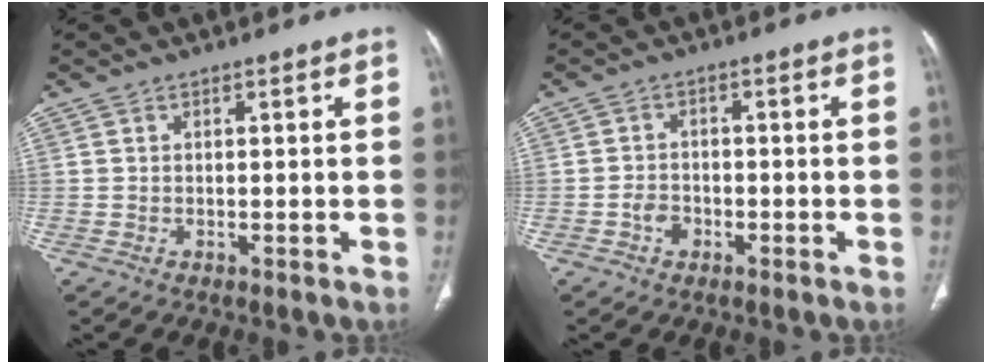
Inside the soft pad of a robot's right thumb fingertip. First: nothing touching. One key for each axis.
{"total": 2.8, "fx": -1.3, "fy": 2.0, "fz": 1.4, "tx": -0.016, "ty": 0.012, "tz": -0.024}